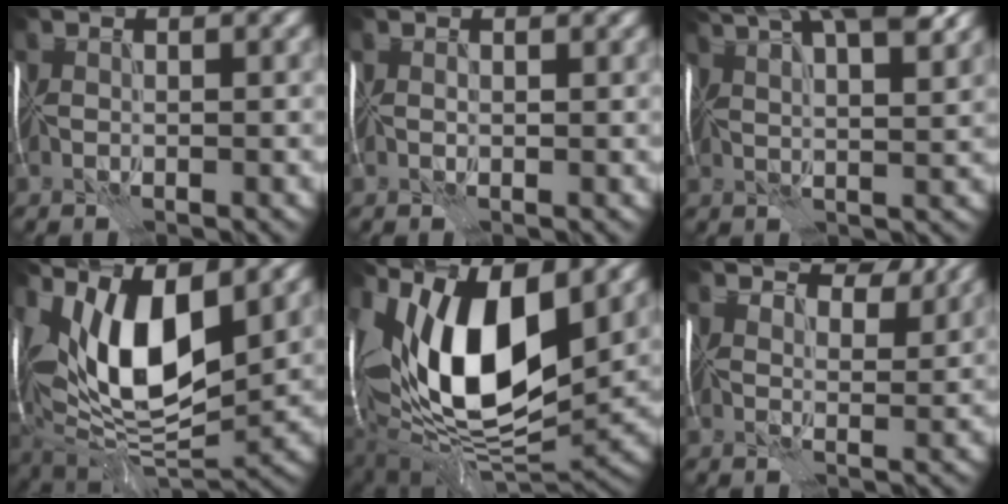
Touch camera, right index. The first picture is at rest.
{"total": 1.1, "force": [0.6, 0.7, 0.7], "torque": [-0.010, 0.000, 0.000]}
{"total": 12.9, "force": [7.8, 4.3, 9.3], "torque": [-0.130, 0.039, 0.086]}
{"total": 11.9, "force": [3.3, 5.4, 10.1], "torque": [-0.161, -0.003, 0.053]}
{"total": 14.5, "force": [3.7, 7.1, 12.0], "torque": [-0.205, -0.004, 0.057]}
{"total": 6.4, "force": [5.1, 2.5, 3.0], "torque": [-0.042, -0.001, 0.062]}